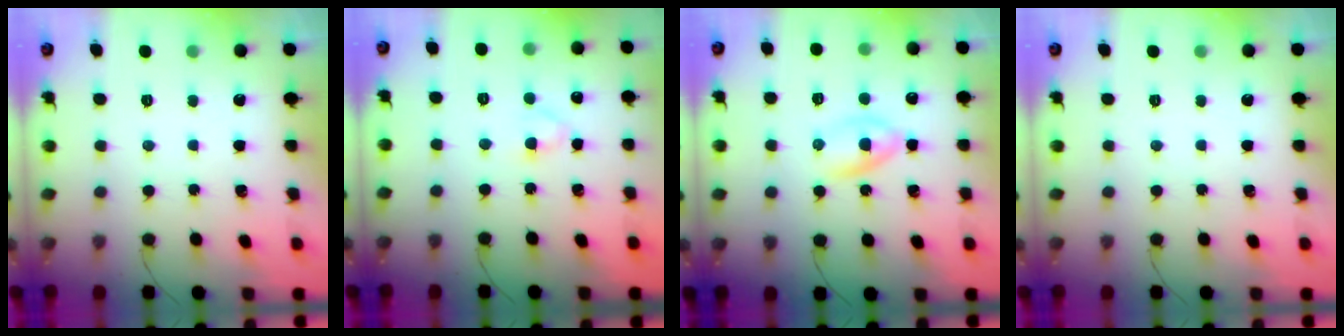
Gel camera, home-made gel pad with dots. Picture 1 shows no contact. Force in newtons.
{"total": 2.4, "press": 2.1, "slide": 1.1}
{"total": 3.0, "press": 2.7, "slide": 1.4}
{"total": 0.0}